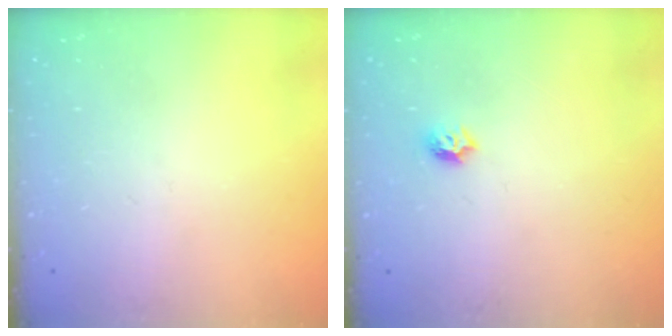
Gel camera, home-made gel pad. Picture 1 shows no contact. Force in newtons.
{"total": 4.7, "press": 4.7, "slide": 0.7}